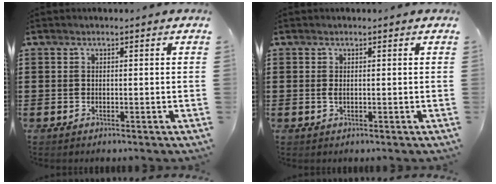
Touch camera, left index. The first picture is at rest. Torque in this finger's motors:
{"motor_torque": [0.16, 0.15, 0.09, 0.02]}